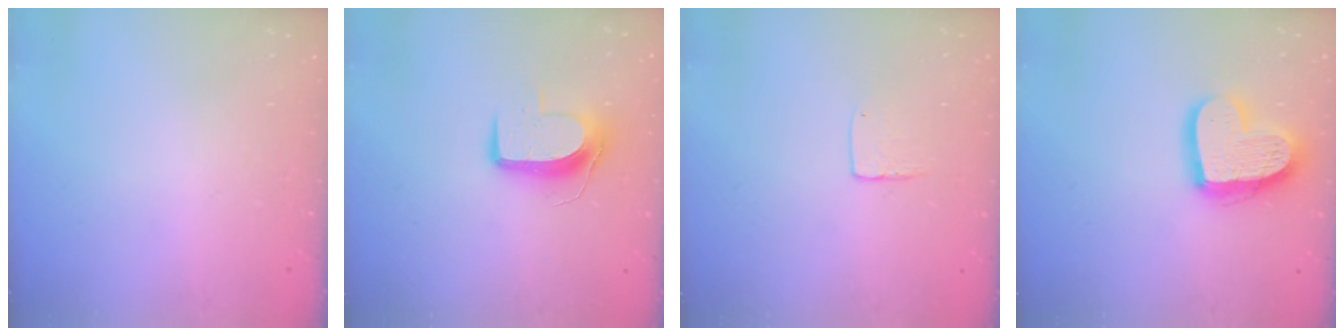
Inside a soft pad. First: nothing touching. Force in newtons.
{"total": 9.2, "press": 9.2, "slide": 0.2}
{"total": 4.3, "press": 4.3, "slide": 0.4}
{"total": 17.2, "press": 17.1, "slide": 1.5}